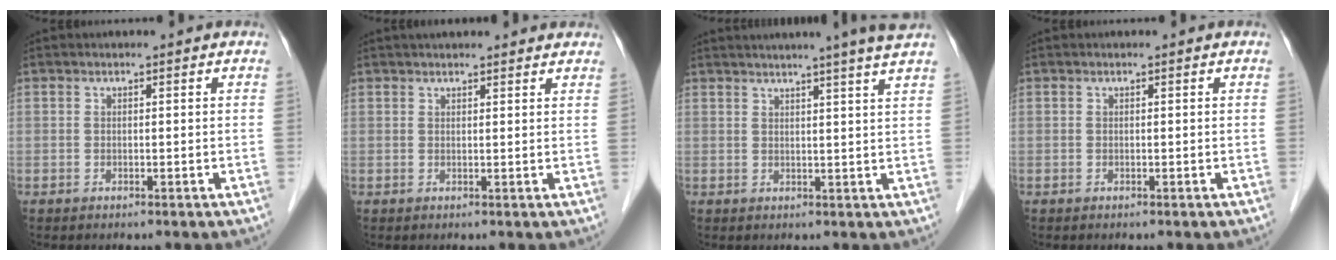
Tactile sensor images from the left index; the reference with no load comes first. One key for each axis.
{"total": 9.3, "fx": 8.4, "fy": 1.7, "fz": 3.6, "tx": -0.041, "ty": 0.028, "tz": 0.095}
{"total": 9.5, "fx": 7.9, "fy": -1.7, "fz": 5.0, "tx": -0.069, "ty": 0.002, "tz": 0.080}
{"total": 0.0}